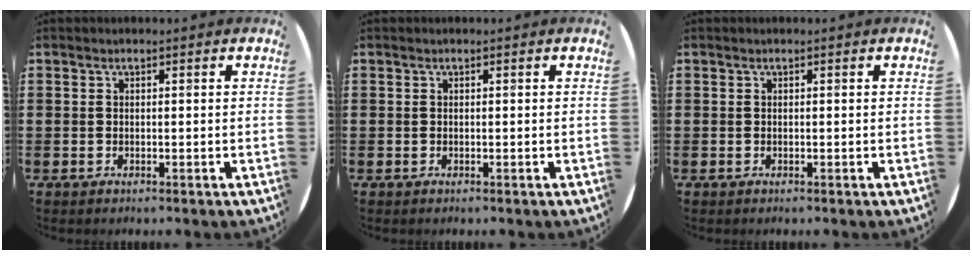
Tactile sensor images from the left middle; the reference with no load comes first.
{"total": 0.0}
{"total": 0.0}